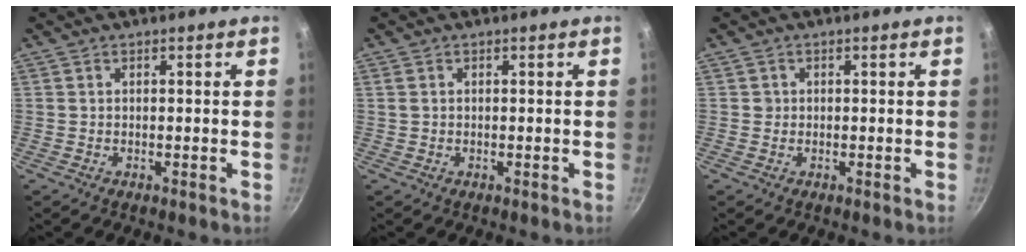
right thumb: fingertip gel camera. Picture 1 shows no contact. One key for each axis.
{"total": 1.3, "fx": 0.5, "fy": 0.9, "fz": 0.7, "tx": -0.013, "ty": 0.003, "tz": 0.011}
{"total": 0.9, "fx": 0.2, "fy": 0.9, "fz": 0.1, "tx": 0.005, "ty": 0.004, "tz": 0.002}